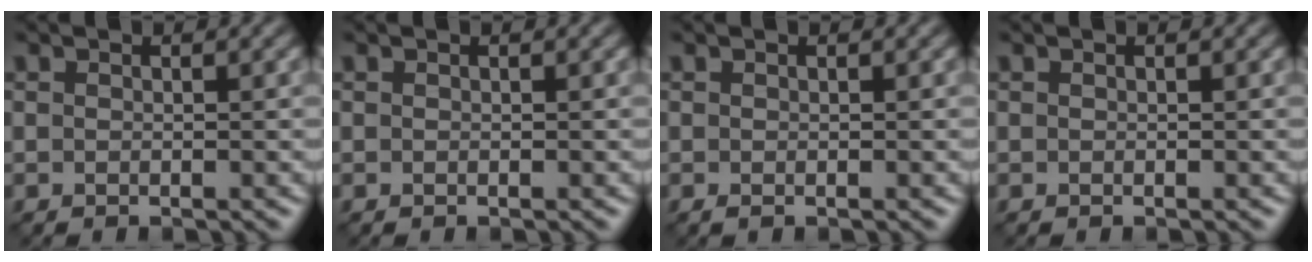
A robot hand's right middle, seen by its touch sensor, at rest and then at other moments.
{"total": 0.0}
{"total": 0.0}
{"total": 0.0}